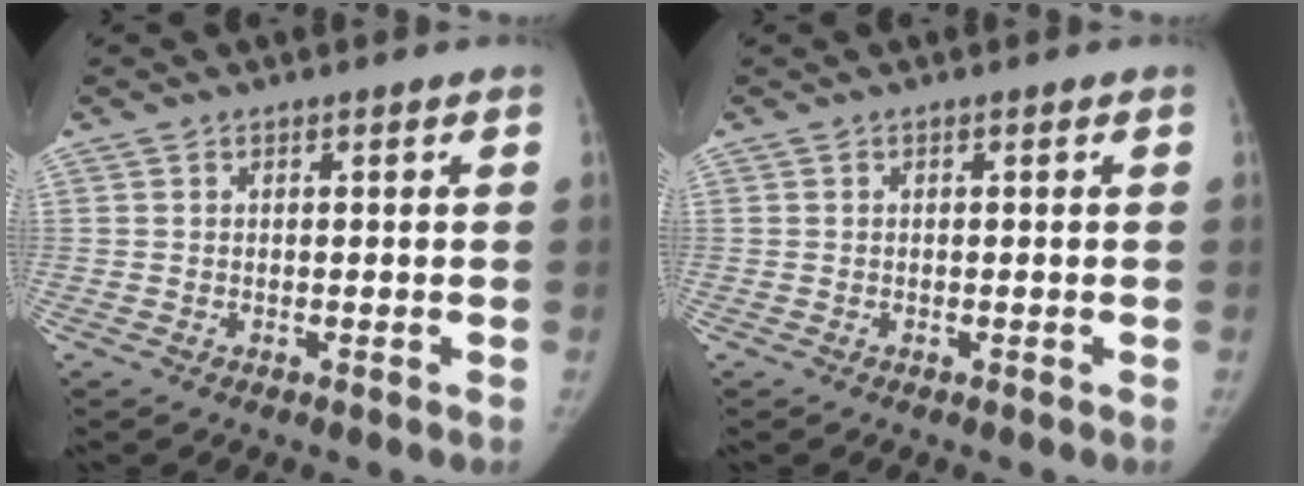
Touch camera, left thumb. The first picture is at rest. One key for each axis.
{"total": 0.0}